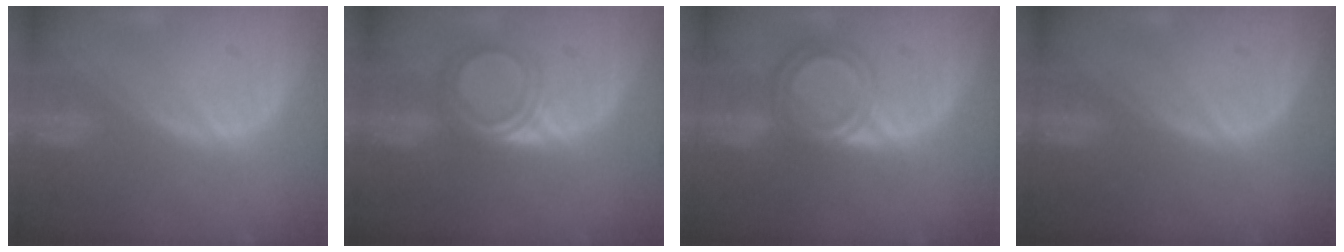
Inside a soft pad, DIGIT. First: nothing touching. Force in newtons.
{"total": 4.7, "press": 4.2, "slide": 2.1}
{"total": 6.4, "press": 5.4, "slide": 3.4}
{"total": 0.0}